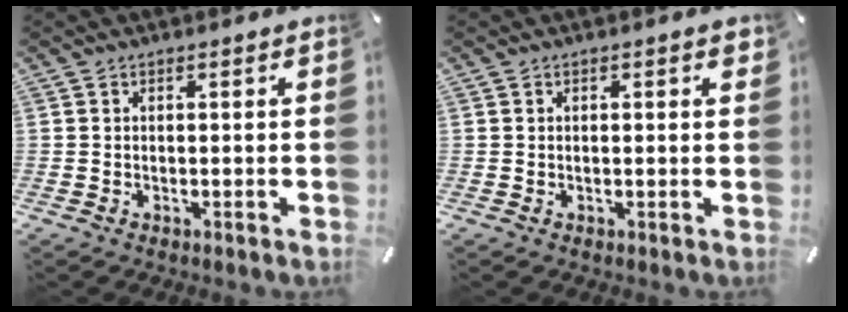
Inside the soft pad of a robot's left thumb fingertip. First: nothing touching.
{"total": 1.1, "force": [0.4, 0.3, 0.9], "torque": [-0.010, 0.000, 0.003]}